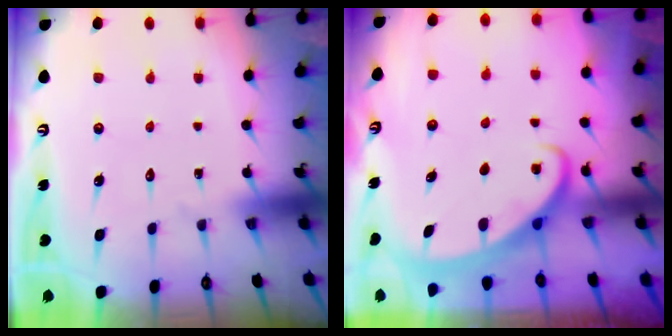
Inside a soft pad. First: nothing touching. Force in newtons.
{"total": 2.5, "press": 2.5, "slide": 0.3}